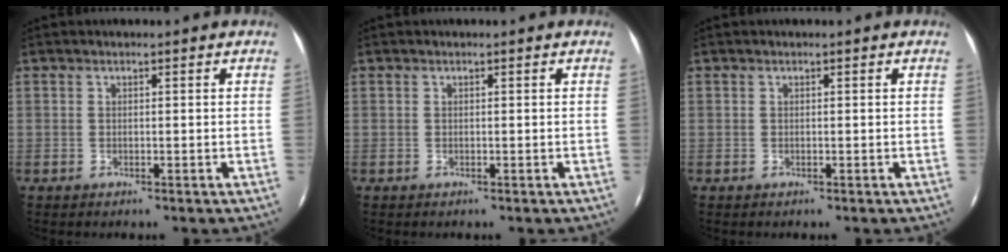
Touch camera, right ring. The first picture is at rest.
{"total": 0.0}
{"total": 0.0}